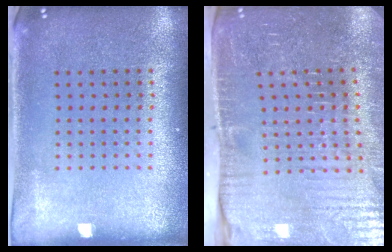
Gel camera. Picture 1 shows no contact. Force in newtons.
{"total": 4.7, "press": 4.6, "slide": 1.1}